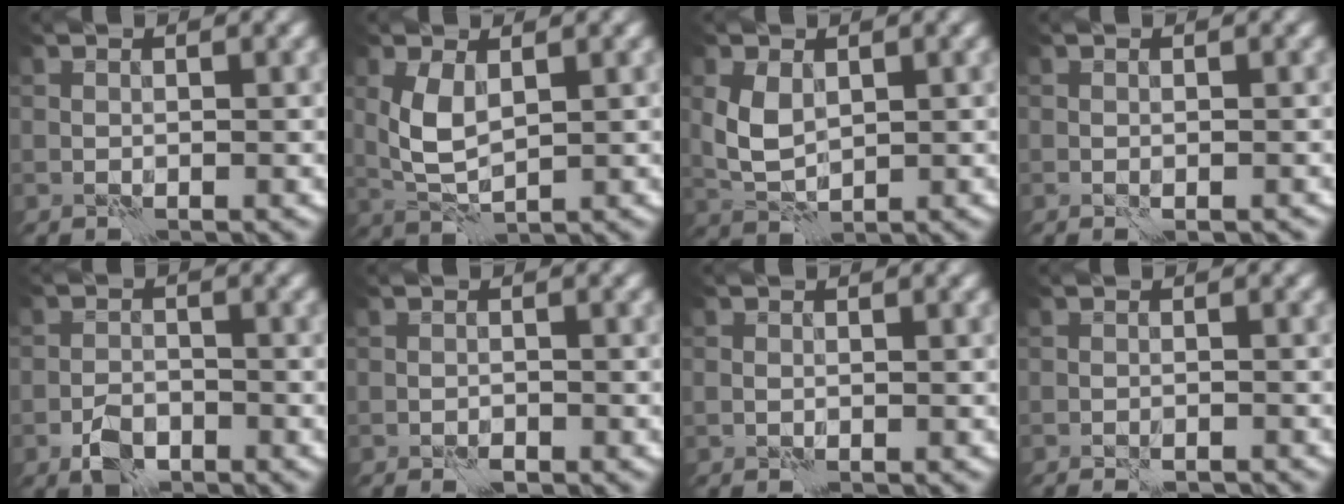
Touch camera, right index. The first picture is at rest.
{"total": 3.7, "force": [0.9, 1.9, 3.0], "torque": [-0.076, 0.003, 0.023]}
{"total": 3.2, "force": [0.7, 2.1, 2.3], "torque": [-0.058, 0.002, 0.020]}
{"total": 0.7, "force": [-0.5, 0.1, 0.6], "torque": [-0.008, -0.001, -0.006]}
{"total": 3.0, "force": [-1.9, 1.7, 1.7], "torque": [-0.029, 0.003, -0.039]}
{"total": 0.8, "force": [-0.6, 0.4, 0.3], "torque": [-0.003, 0.002, -0.011]}
{"total": 0.5, "force": [0.1, 0.5, 0.1], "torque": [-0.001, 0.000, 0.004]}
{"total": 1.7, "force": [-1.5, 0.2, 0.6], "torque": [-0.009, 0.005, -0.024]}